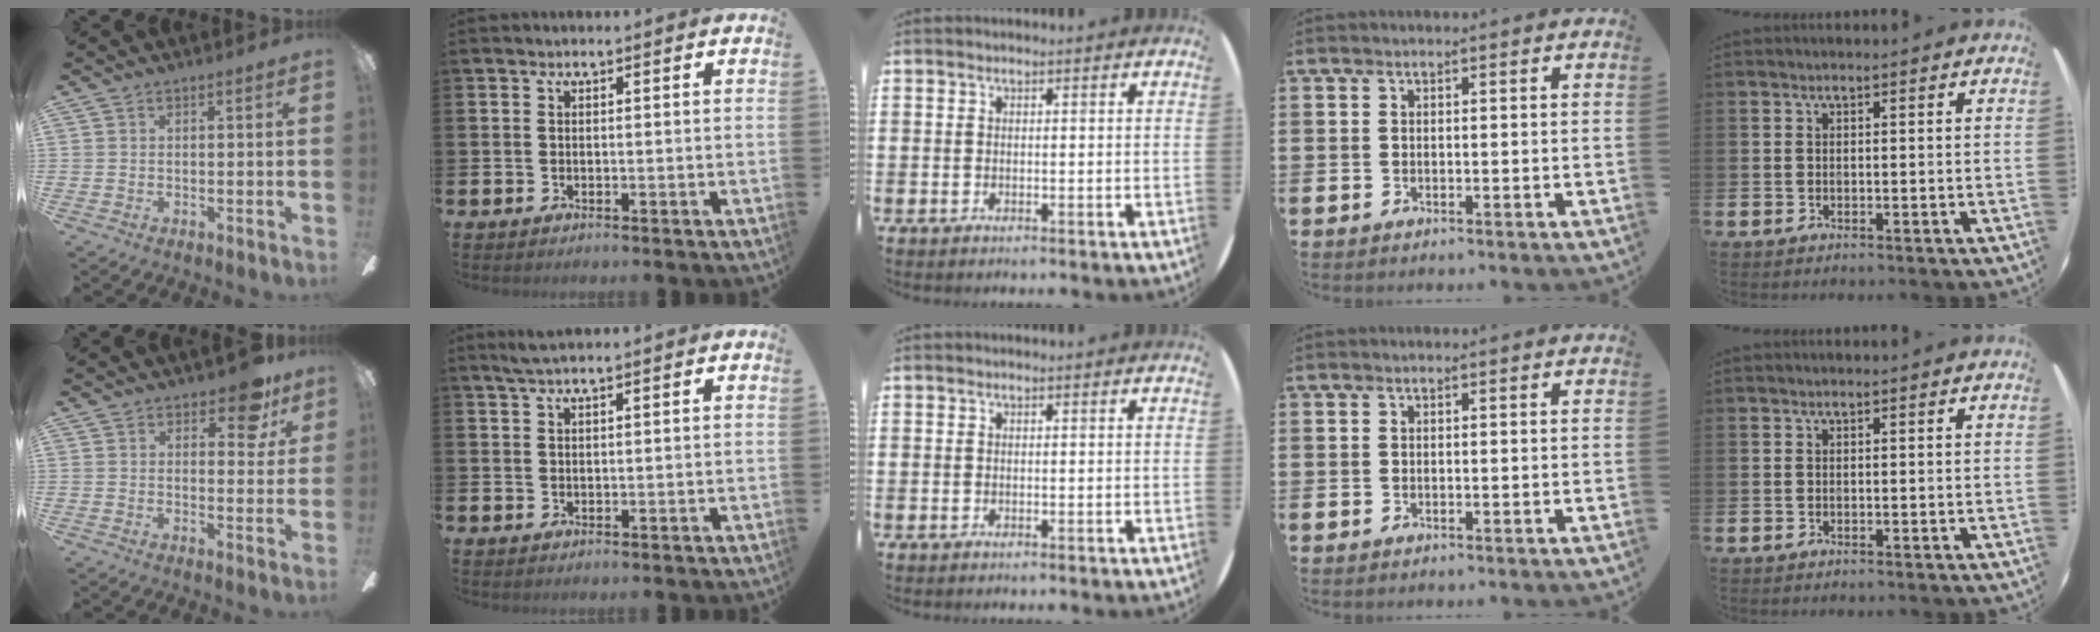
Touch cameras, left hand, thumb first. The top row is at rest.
{"thumb": {"total": 8.9, "force": [5.7, 4.2, 5.4], "torque": [-0.060, -0.019, 0.095]}, "index": {"total": 2.0, "force": [1.6, 0.1, 1.2], "torque": [-0.017, 0.000, 0.026]}}